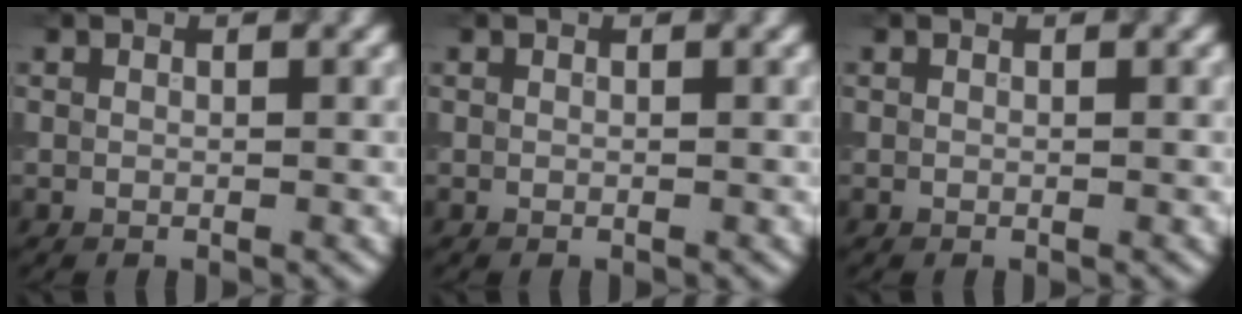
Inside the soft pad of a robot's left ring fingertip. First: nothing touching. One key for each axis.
{"total": 0.0}
{"total": 0.0}